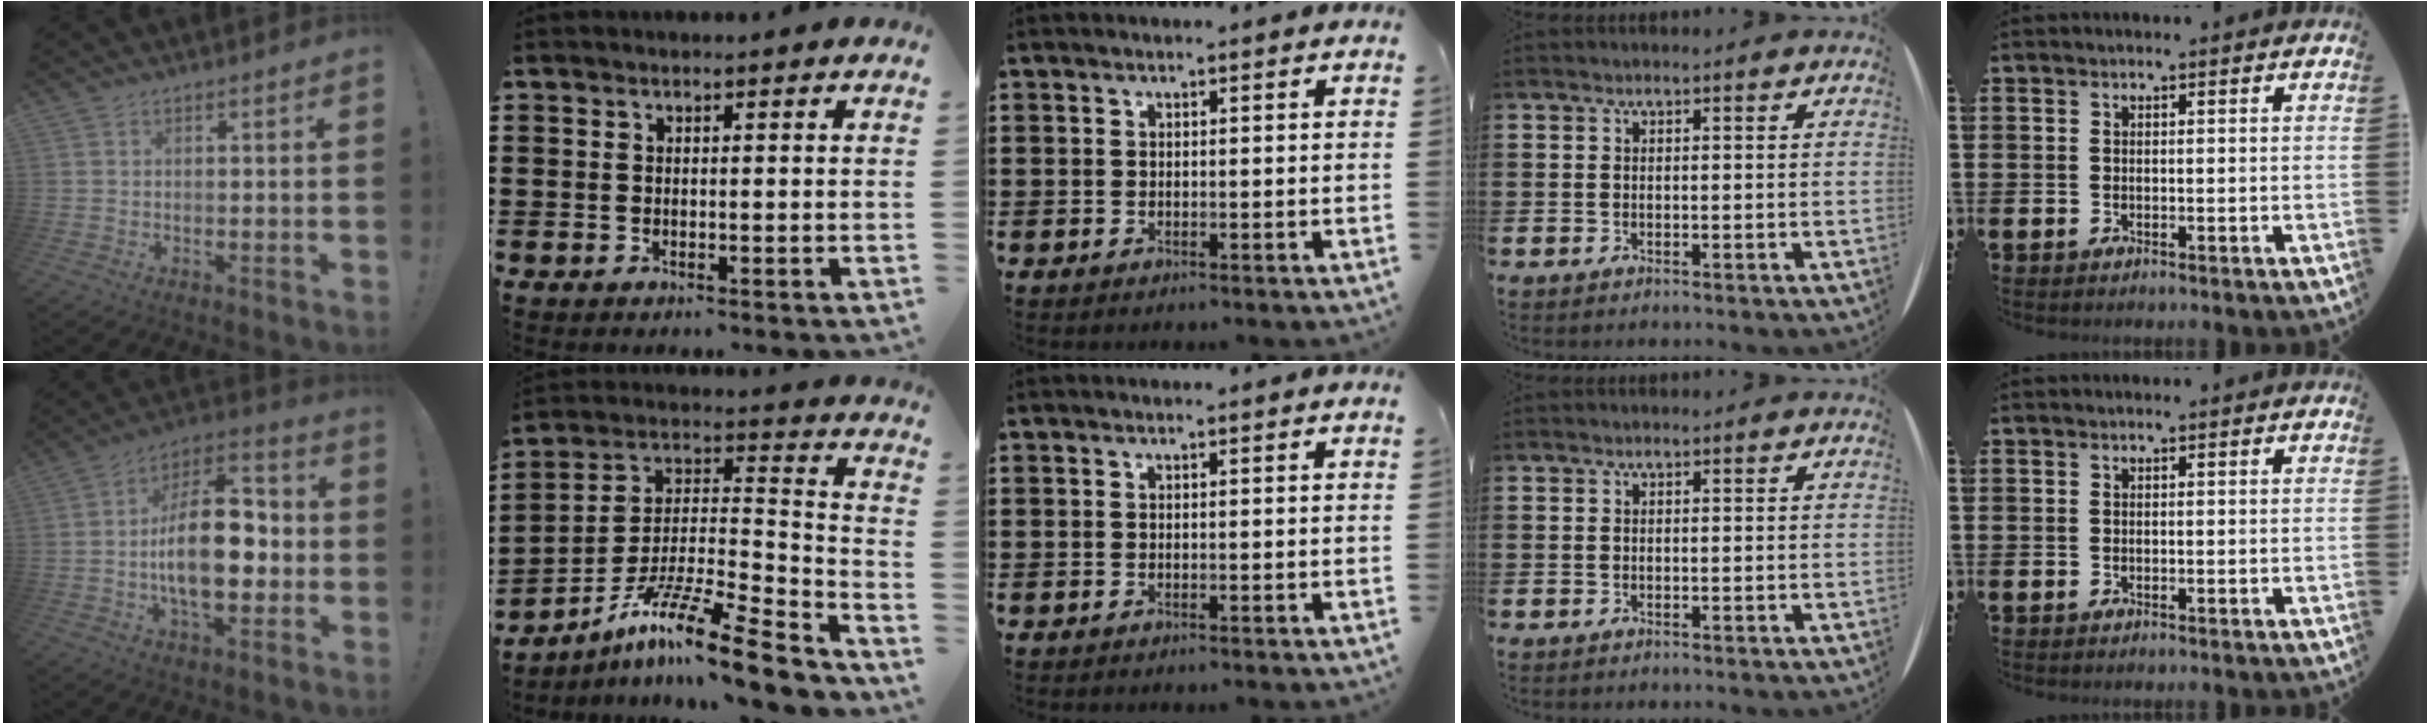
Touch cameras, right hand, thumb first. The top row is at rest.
{"thumb": {"total": 20.6, "force": [-2.4, 10.5, 17.5], "torque": [-0.303, 0.009, -0.042]}, "index": {"total": 13.4, "force": [-10.2, 1.5, 8.6], "torque": [-0.146, 0.016, -0.191]}}